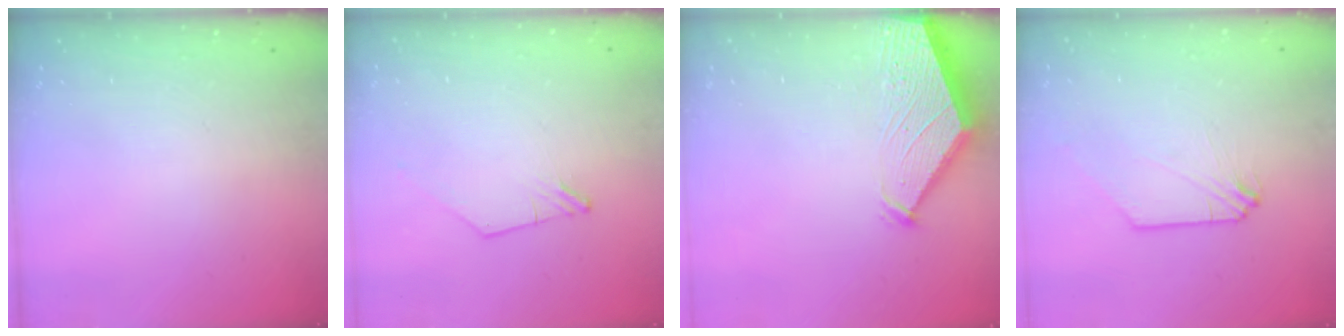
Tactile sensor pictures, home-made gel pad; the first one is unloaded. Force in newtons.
{"total": 0.0}
{"total": 3.1, "press": 3.0, "slide": 0.5}
{"total": 0.0}